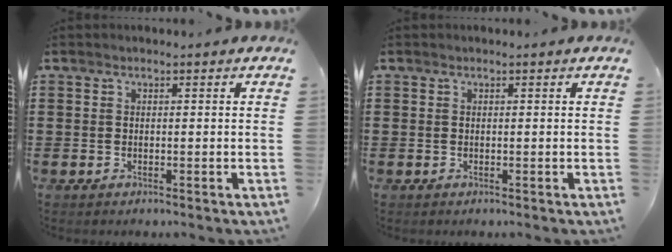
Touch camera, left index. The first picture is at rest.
{"total": 0.0}